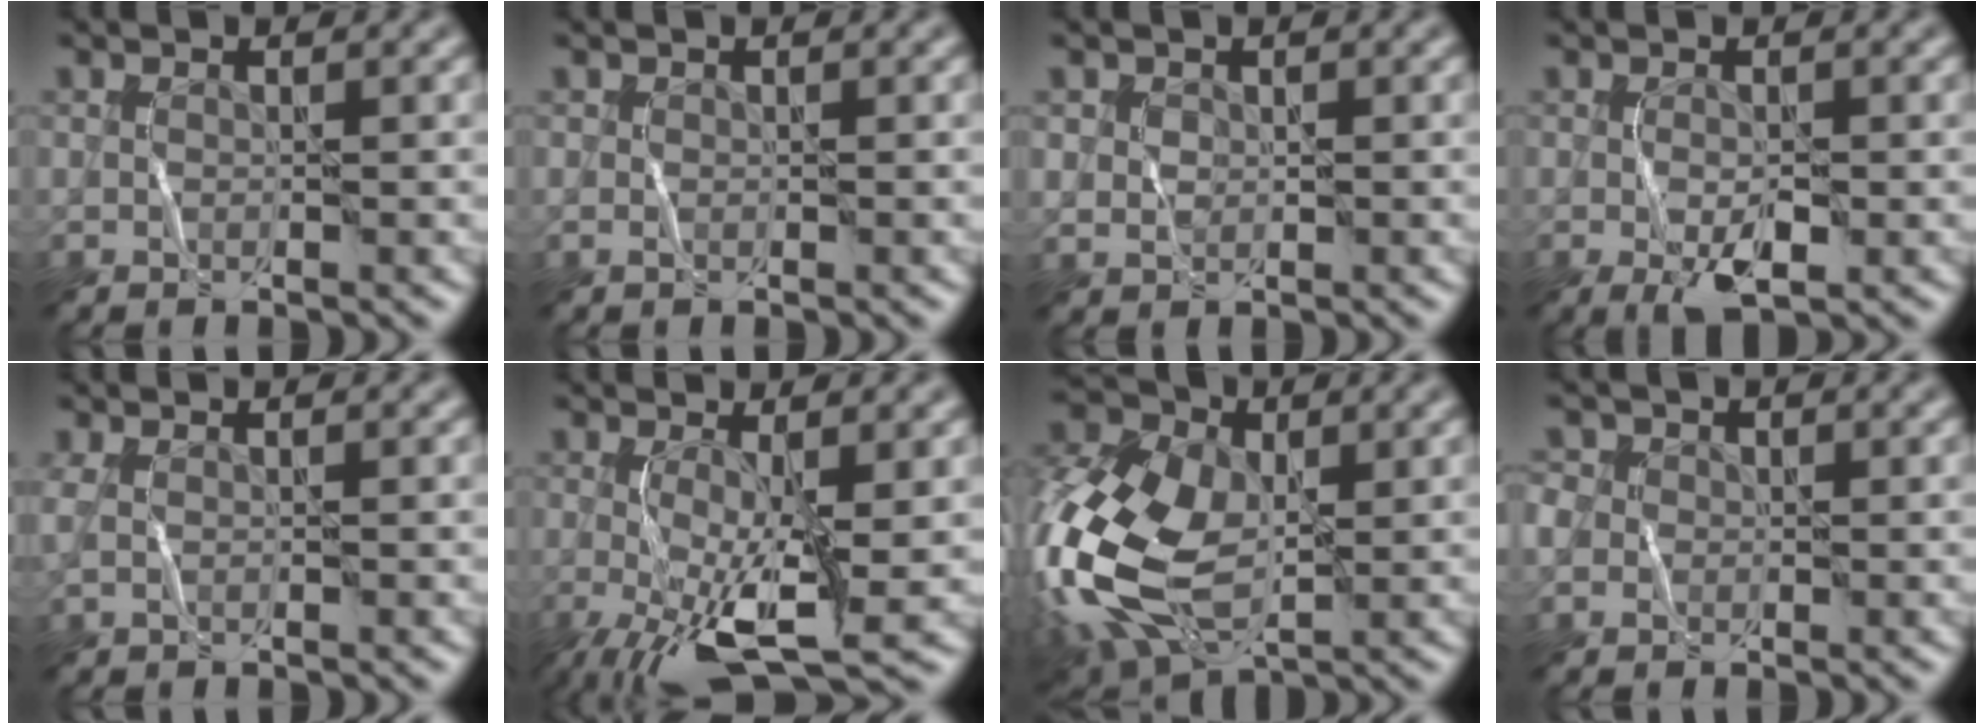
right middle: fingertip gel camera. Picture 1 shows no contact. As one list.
[{"total": 0.0}, {"total": 0.9, "force": [0.2, 0.9, 0.0], "torque": [-0.008, -0.002, 0.007]}, {"total": 2.7, "force": [-0.9, 1.0, 2.3], "torque": [-0.061, -0.006, -0.012]}, {"total": 0.6, "force": [0.3, 0.2, 0.5], "torque": [-0.013, 0.005, 0.006]}, {"total": 7.7, "force": [-1.7, 2.4, 7.1], "torque": [-0.139, -0.011, -0.023]}, {"total": 11.8, "force": [-1.9, 7.7, 8.8], "torque": [-0.227, 0.006, -0.050]}, {"total": 1.4, "force": [0.1, 1.4, -0.1], "torque": [0.000, 0.006, -0.003]}]